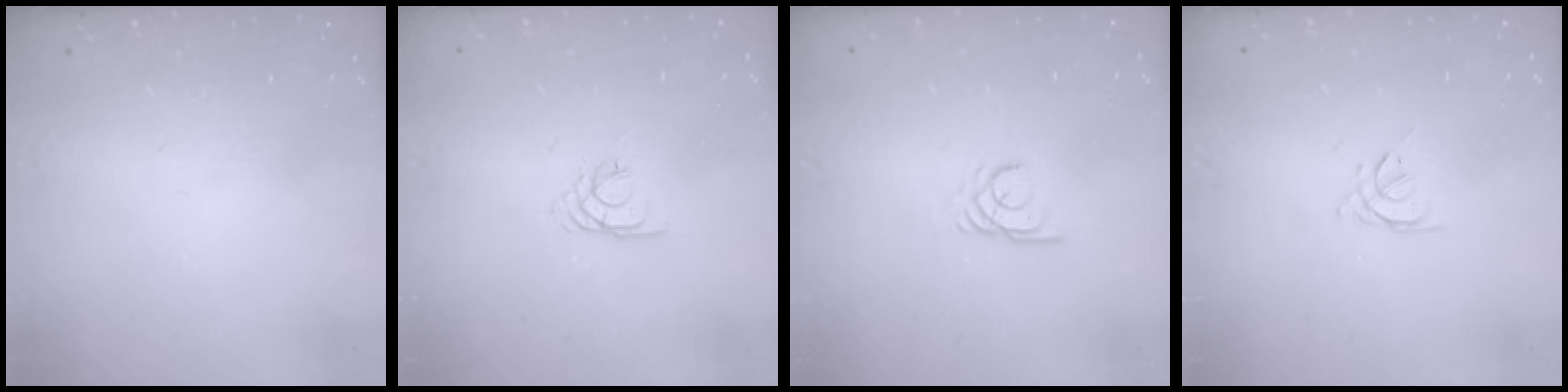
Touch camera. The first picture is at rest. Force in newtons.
{"total": 1.4, "press": 1.3, "slide": 0.3}
{"total": 2.1, "press": 2.1, "slide": 0.0}
{"total": 2.5, "press": 2.4, "slide": 0.5}